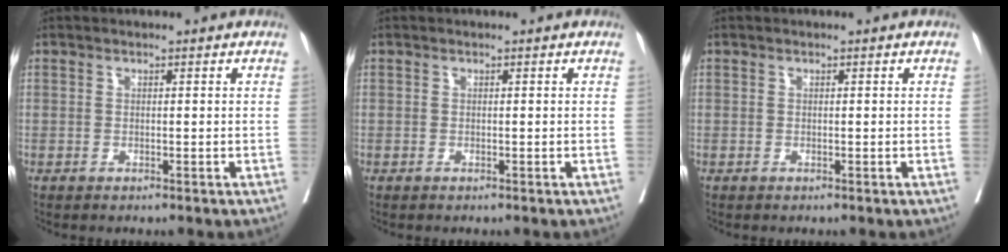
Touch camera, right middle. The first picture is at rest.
{"total": 0.0}
{"total": 0.0}